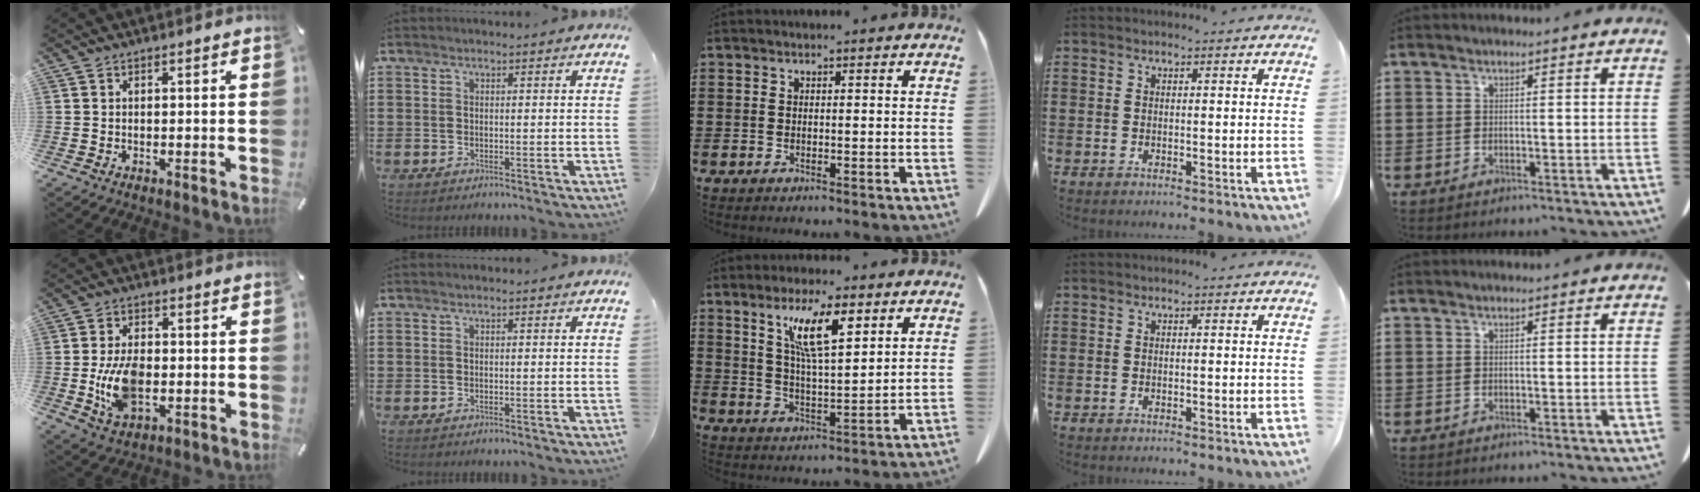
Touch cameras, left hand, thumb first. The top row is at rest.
{"thumb": {"total": 10.7, "force": [-1.4, 6.5, 8.4], "torque": [-0.161, -0.005, -0.023]}, "middle": {"total": 9.6, "force": [5.5, 2.3, 7.4], "torque": [-0.148, -0.005, 0.094]}}